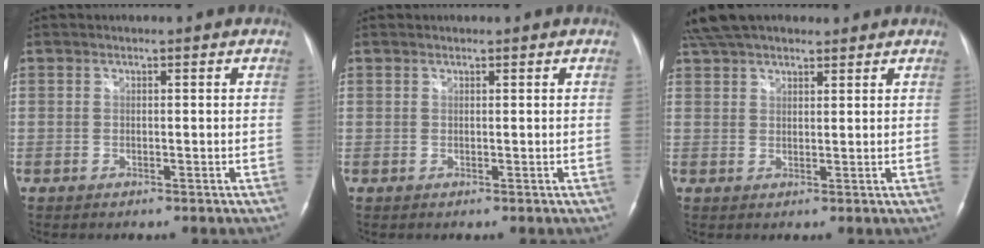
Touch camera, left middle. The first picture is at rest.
{"total": 0.6, "force": [0.6, 0.1, 0.0], "torque": [-0.001, -0.001, 0.010]}
{"total": 10.3, "force": [8.5, 3.6, 4.5], "torque": [-0.075, 0.046, 0.149]}